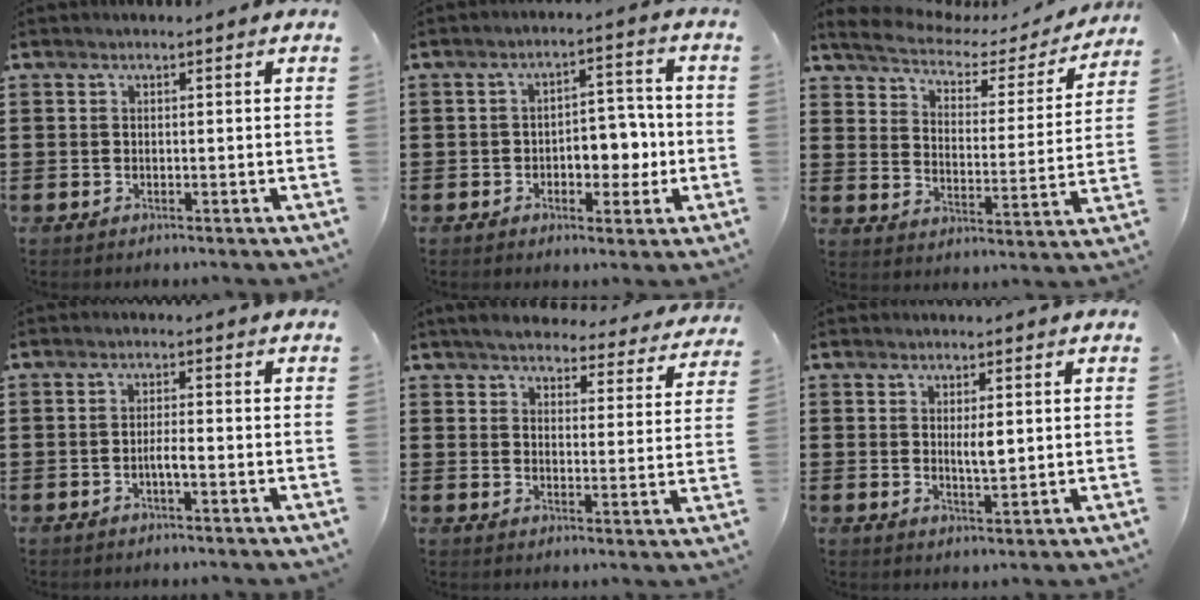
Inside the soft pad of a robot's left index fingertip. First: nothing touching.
{"total": 6.0, "force": [-1.4, 3.8, 4.4], "torque": [-0.066, 0.004, -0.031]}
{"total": 4.1, "force": [3.5, 1.5, 1.5], "torque": [-0.051, -0.019, 0.052]}
{"total": 2.0, "force": [-0.9, 0.3, 1.8], "torque": [-0.032, 0.002, -0.015]}
{"total": 4.9, "force": [4.7, 0.7, 1.1], "torque": [-0.045, -0.023, 0.082]}
{"total": 2.8, "force": [0.6, 0.7, 2.6], "torque": [-0.043, -0.002, 0.008]}